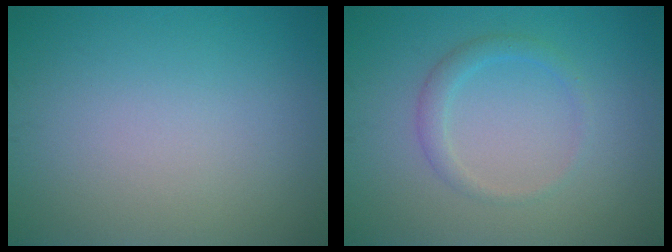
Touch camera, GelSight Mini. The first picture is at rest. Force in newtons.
{"total": 1.8, "press": 1.8, "slide": 0.1}